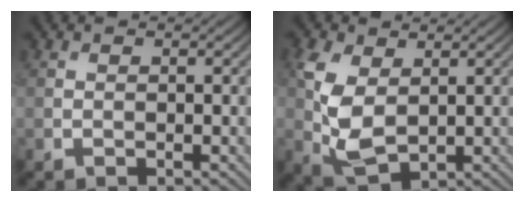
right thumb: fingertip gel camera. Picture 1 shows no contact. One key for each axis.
{"total": 7.0, "fx": 1.2, "fy": 4.2, "fz": 5.5, "tx": -0.146, "ty": -0.002, "tz": 0.023}